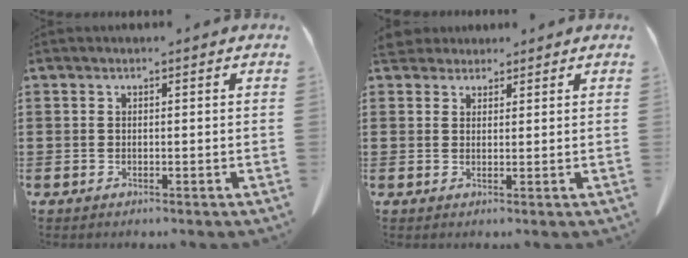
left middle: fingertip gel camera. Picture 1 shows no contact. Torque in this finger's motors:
{"motor_torque": [0.17, 0.16, 0.02, 0.02]}